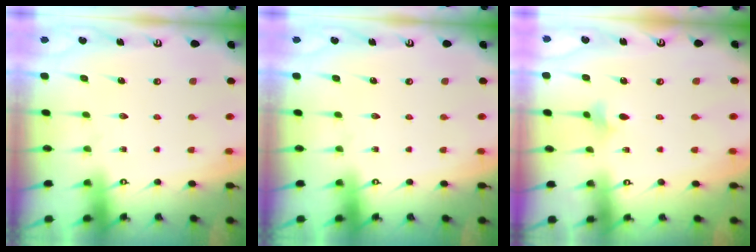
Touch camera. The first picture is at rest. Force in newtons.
{"total": 0.0}
{"total": 3.1, "press": 3.0, "slide": 0.7}